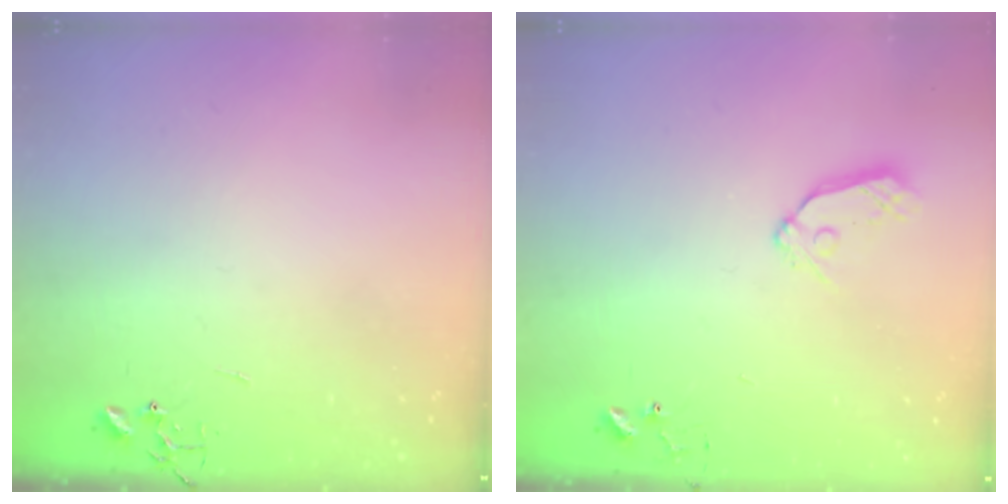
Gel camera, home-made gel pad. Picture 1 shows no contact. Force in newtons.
{"total": 8.4, "press": 8.4, "slide": 0.7}